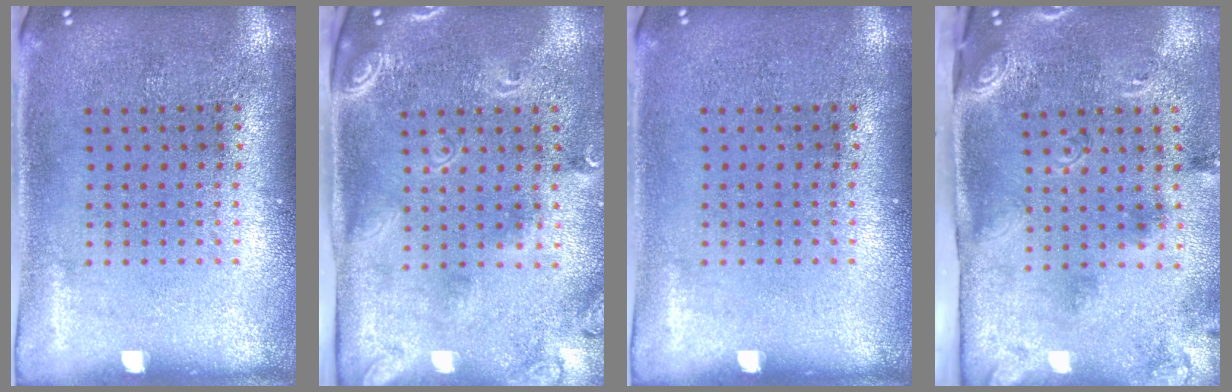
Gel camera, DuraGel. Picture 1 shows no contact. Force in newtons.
{"total": 2.4, "press": 1.7, "slide": 1.7}
{"total": 0.0}
{"total": 3.0, "press": 1.8, "slide": 2.3}